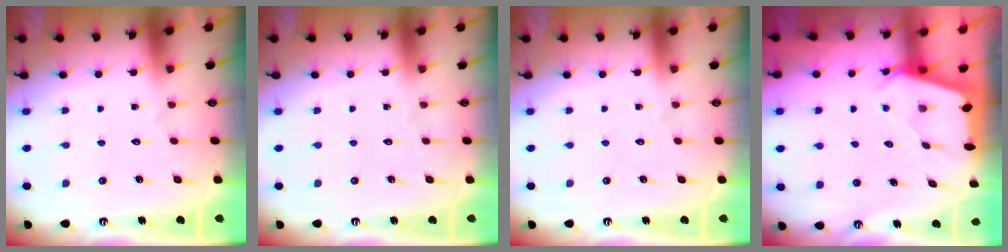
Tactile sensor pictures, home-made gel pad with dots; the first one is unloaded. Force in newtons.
{"total": 0.0}
{"total": 0.0}
{"total": 2.5, "press": 2.5, "slide": 0.3}